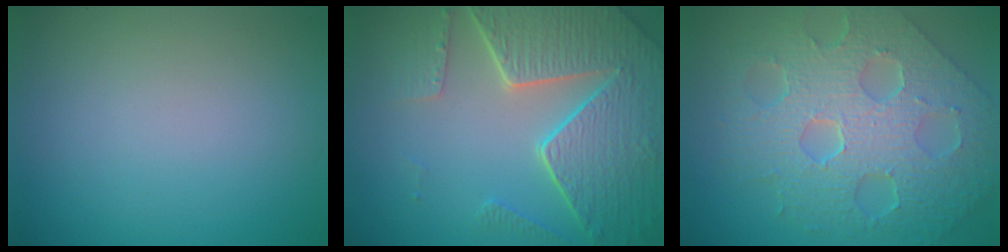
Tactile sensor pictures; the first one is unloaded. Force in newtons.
{"total": 8.2, "press": 6.1, "slide": 5.6}
{"total": 9.3, "press": 6.5, "slide": 6.6}